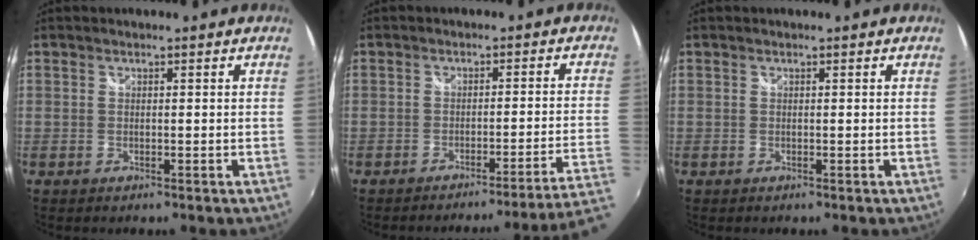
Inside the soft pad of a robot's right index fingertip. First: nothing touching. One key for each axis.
{"total": 8.3, "fx": -6.4, "fy": -3.6, "fz": 3.8, "tx": -0.044, "ty": -0.031, "tz": -0.086}
{"total": 0.0}